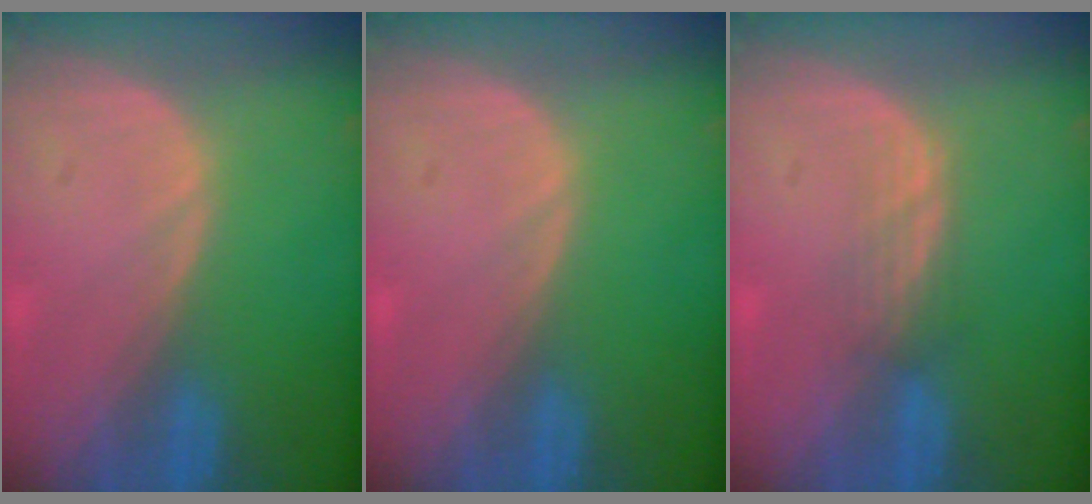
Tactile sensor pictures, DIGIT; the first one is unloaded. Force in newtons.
{"total": 0.0}
{"total": 2.5, "press": 2.3, "slide": 0.9}